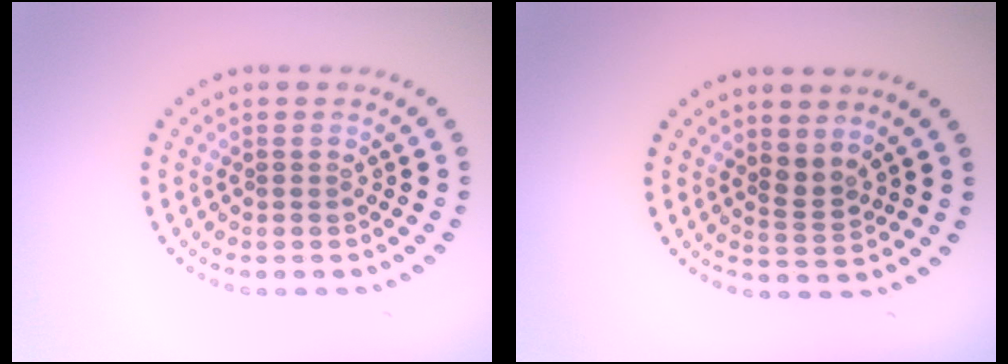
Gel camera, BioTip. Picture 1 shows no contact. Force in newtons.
{"total": 1.9, "press": 1.3, "slide": 1.3}